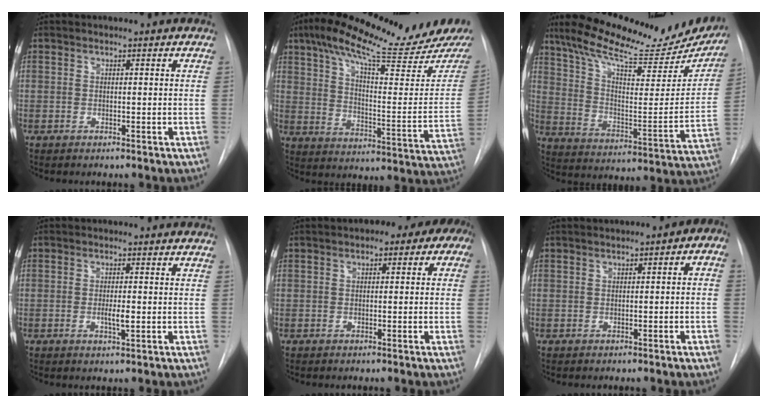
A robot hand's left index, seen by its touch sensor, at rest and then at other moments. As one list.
[{"total": 22.5, "force": [18.7, 1.1, 12.5], "torque": [-0.200, -0.048, 0.264]}, {"total": 26.9, "force": [23.1, 6.2, 12.4], "torque": [-0.197, -0.033, 0.318]}, {"total": 2.2, "force": [-0.4, 0.4, 2.1], "torque": [-0.039, -0.003, -0.006]}, {"total": 7.4, "force": [2.9, 3.6, 5.9], "torque": [-0.063, 0.039, 0.031]}, {"total": 3.2, "force": [0.0, 1.5, 2.8], "torque": [-0.032, 0.023, -0.002]}]